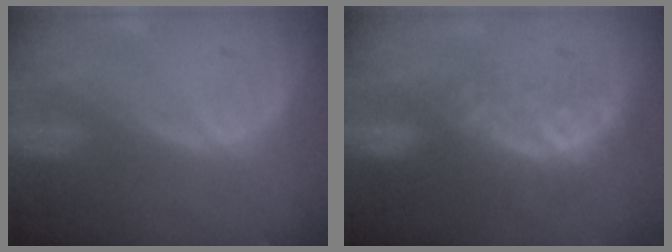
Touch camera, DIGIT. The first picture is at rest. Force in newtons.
{"total": 8.1, "press": 7.0, "slide": 4.2}